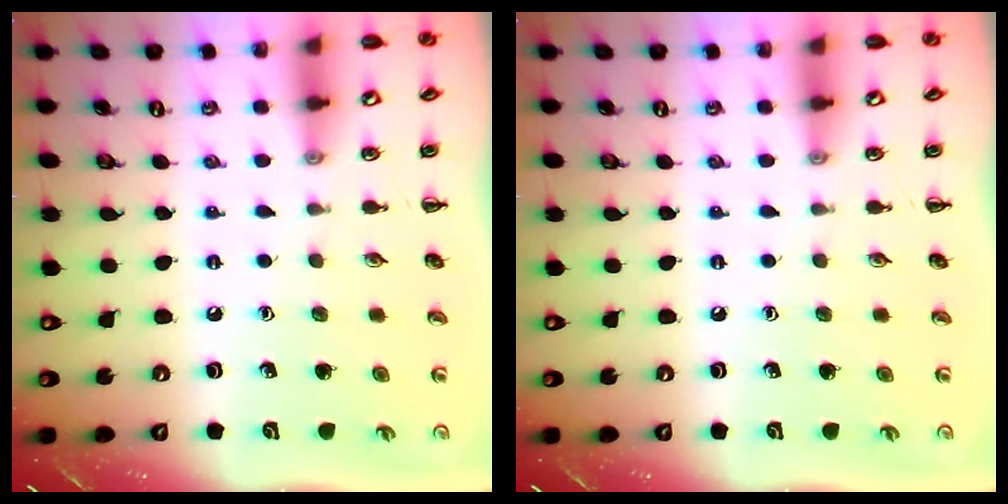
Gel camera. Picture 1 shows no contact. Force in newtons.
{"total": 0.0}